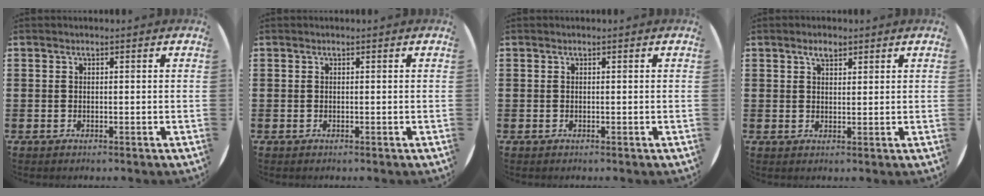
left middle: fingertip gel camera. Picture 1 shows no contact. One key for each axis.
{"total": 0.0}
{"total": 0.0}
{"total": 2.2, "fx": 1.7, "fy": 1.0, "fz": 1.1, "tx": -0.016, "ty": 0.002, "tz": 0.028}